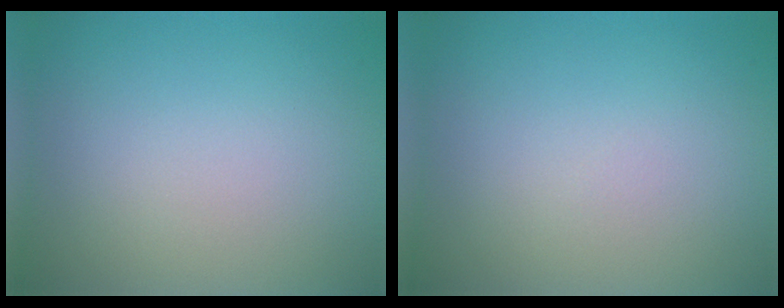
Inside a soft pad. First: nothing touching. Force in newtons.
{"total": 0.0}